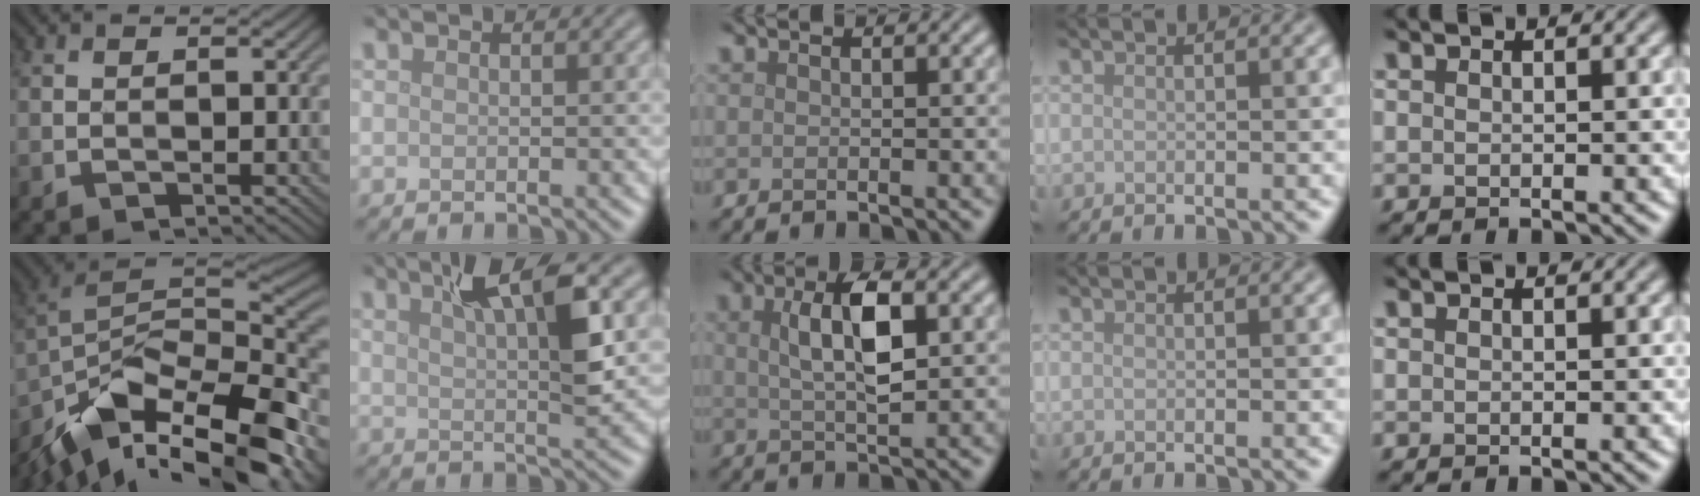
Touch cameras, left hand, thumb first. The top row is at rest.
{"thumb": {"total": 15.8, "force": [-9.2, 7.4, 10.5], "torque": [-0.224, -0.009, -0.161]}, "index": {"total": 6.6, "force": [2.9, 1.5, 5.7], "torque": [-0.089, 0.006, 0.045]}, "middle": {"total": 5.1, "force": [1.3, 1.7, 4.6], "torque": [-0.089, 0.006, 0.023]}}